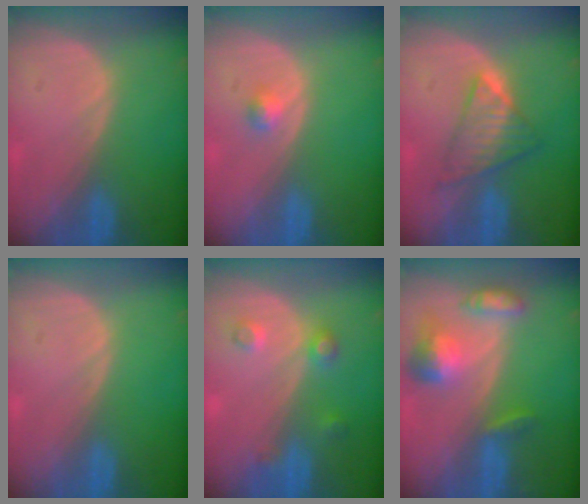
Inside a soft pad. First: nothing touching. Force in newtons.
{"total": 1.7, "press": 1.4, "slide": 0.8}
{"total": 6.0, "press": 6.0, "slide": 0.8}
{"total": 0.0}
{"total": 3.5, "press": 3.4, "slide": 1.0}
{"total": 7.0, "press": 6.6, "slide": 2.5}